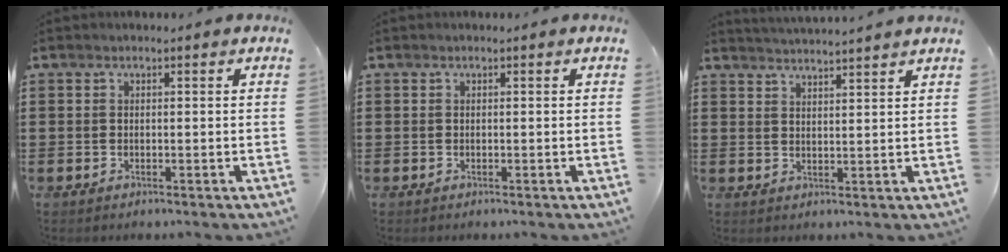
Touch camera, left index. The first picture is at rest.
{"total": 0.0}
{"total": 2.9, "force": [2.8, -0.8, 0.0], "torque": [-0.009, -0.014, 0.051]}